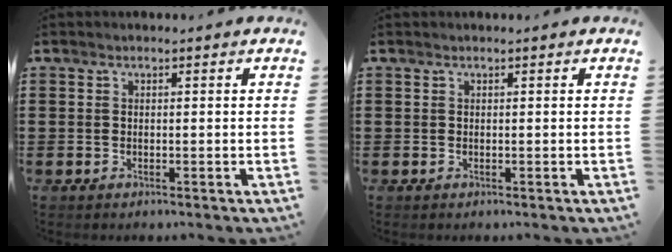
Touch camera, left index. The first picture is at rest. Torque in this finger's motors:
{"motor_torque": [-0.09, 0.07, 0.01, 0.00]}